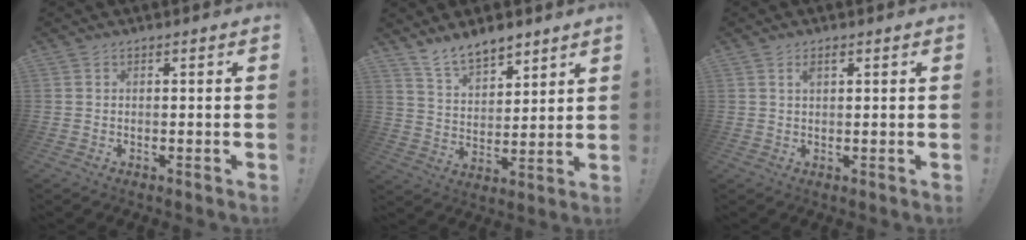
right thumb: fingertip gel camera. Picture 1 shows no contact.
{"total": 9.7, "force": [8.4, 3.8, 3.2], "torque": [-0.067, -0.059, 0.164]}
{"total": 1.9, "force": [1.0, 0.8, 1.3], "torque": [-0.021, -0.001, 0.016]}